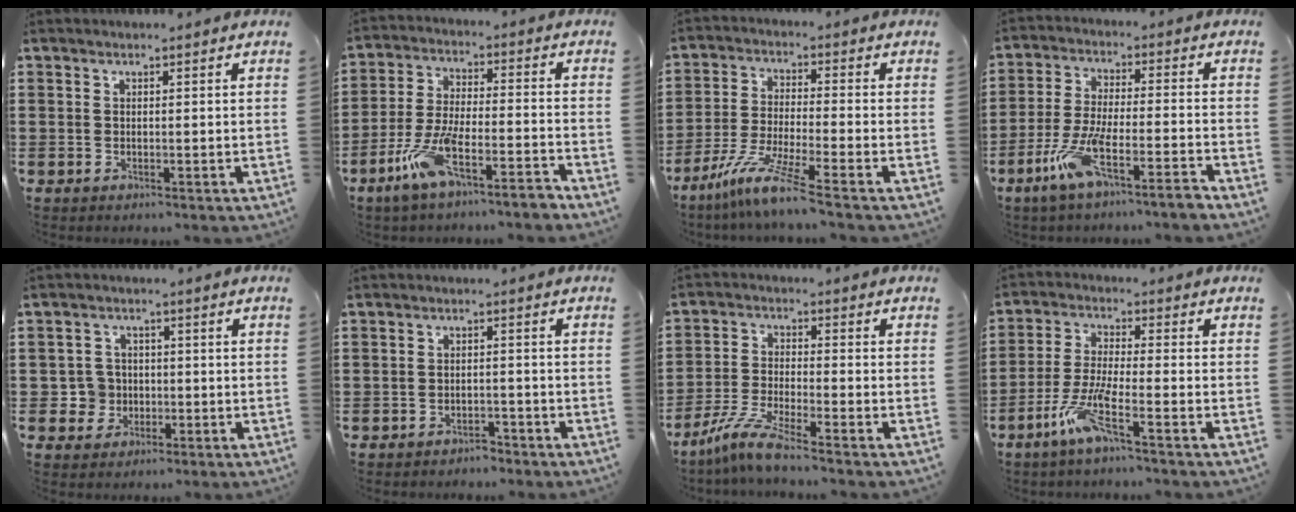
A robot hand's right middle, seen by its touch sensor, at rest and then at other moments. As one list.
[{"total": 8.7, "force": [-6.2, 1.2, 6.0], "torque": [-0.130, -0.004, -0.123]}, {"total": 8.1, "force": [-6.1, -0.2, 5.3], "torque": [-0.119, -0.019, -0.124]}, {"total": 8.0, "force": [-5.6, 0.6, 5.7], "torque": [-0.127, -0.008, -0.111]}, {"total": 3.9, "force": [-0.7, 3.8, 0.8], "torque": [-0.031, 0.010, -0.018]}, {"total": 2.0, "force": [-2.0, 0.4, -0.2], "torque": [-0.003, 0.005, -0.046]}, {"total": 6.1, "force": [-4.9, 0.1, 3.6], "torque": [-0.092, -0.020, -0.101]}, {"total": 6.9, "force": [-4.3, 0.6, 5.3], "torque": [-0.120, -0.010, -0.084]}]